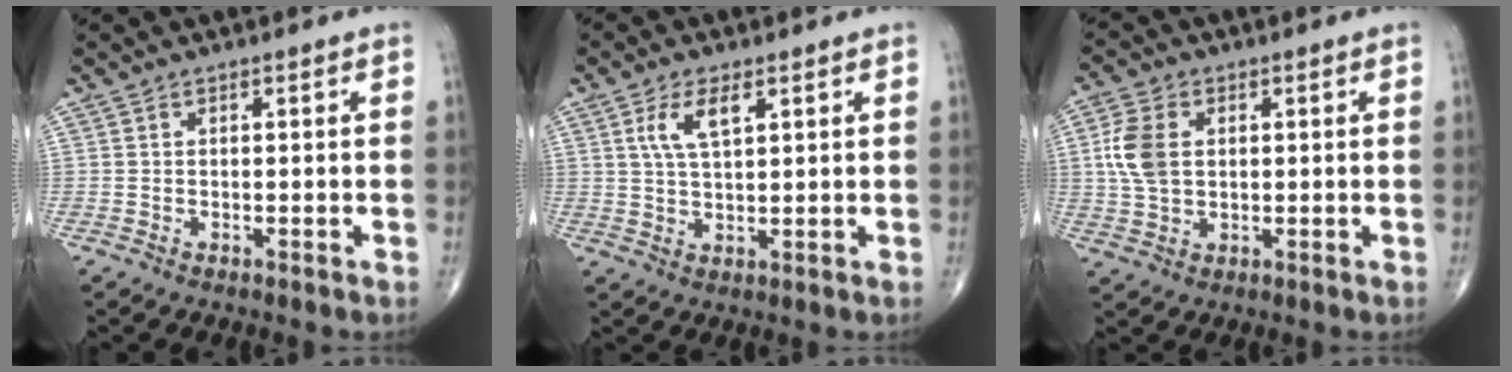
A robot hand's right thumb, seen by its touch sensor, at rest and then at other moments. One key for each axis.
{"total": 5.9, "fx": 2.4, "fy": 2.4, "fz": 4.8, "tx": -0.096, "ty": -0.005, "tz": 0.049}
{"total": 7.6, "fx": 1.3, "fy": 5.1, "fz": 5.5, "tx": -0.117, "ty": 0.003, "tz": 0.026}